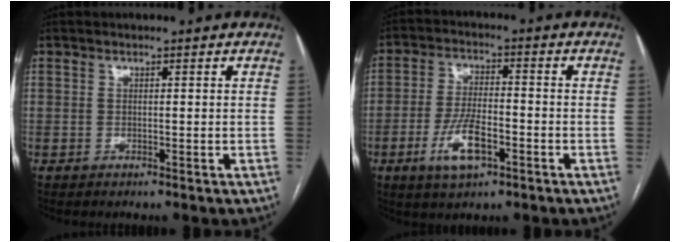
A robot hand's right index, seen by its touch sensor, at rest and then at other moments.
{"total": 8.2, "force": [-3.6, 2.8, 6.8], "torque": [-0.137, -0.001, -0.064]}